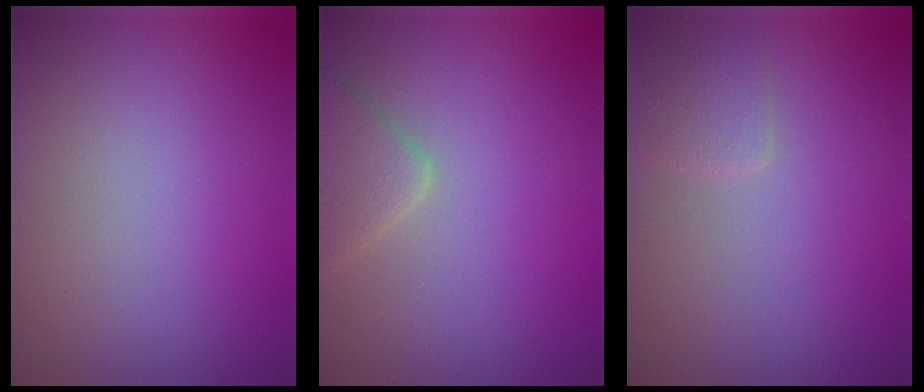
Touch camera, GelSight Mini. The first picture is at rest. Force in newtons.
{"total": 2.8, "press": 2.8, "slide": 0.1}
{"total": 1.3, "press": 1.3, "slide": 0.0}